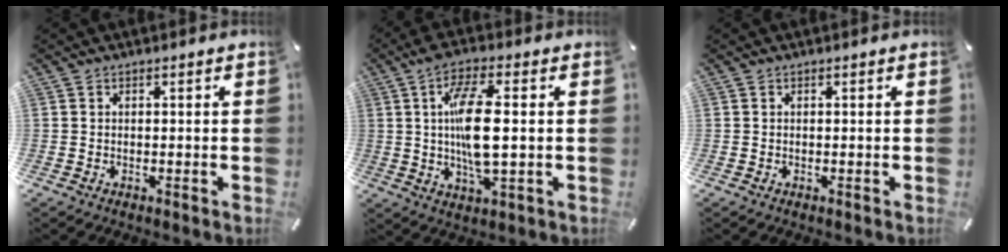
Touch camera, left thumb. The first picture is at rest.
{"total": 12.6, "force": [1.0, 3.8, 12.0], "torque": [-0.231, -0.009, 0.012]}
{"total": 0.0}